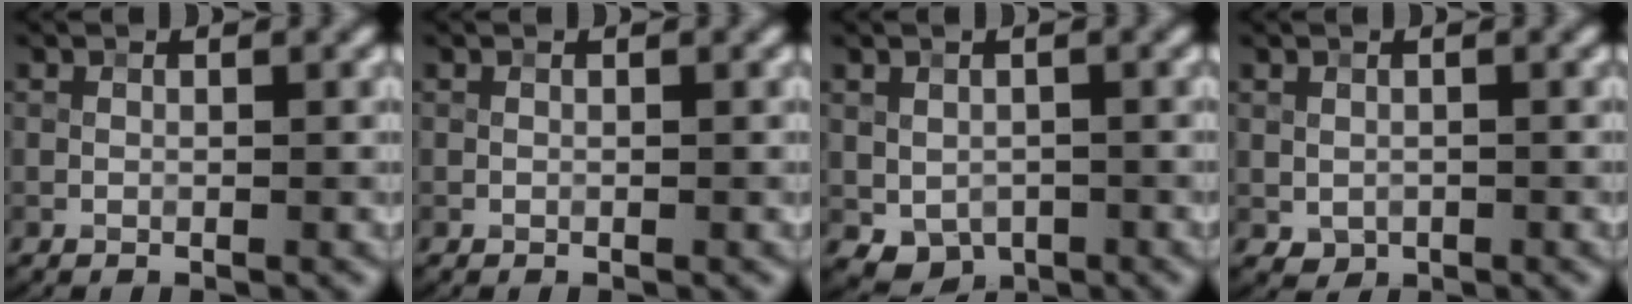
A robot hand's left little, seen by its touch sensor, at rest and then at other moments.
{"total": 0.0}
{"total": 2.9, "force": [-0.7, 2.3, 1.7], "torque": [-0.025, -0.011, -0.005]}
{"total": 1.0, "force": [-0.2, 0.8, 0.5], "torque": [-0.009, -0.006, 0.001]}